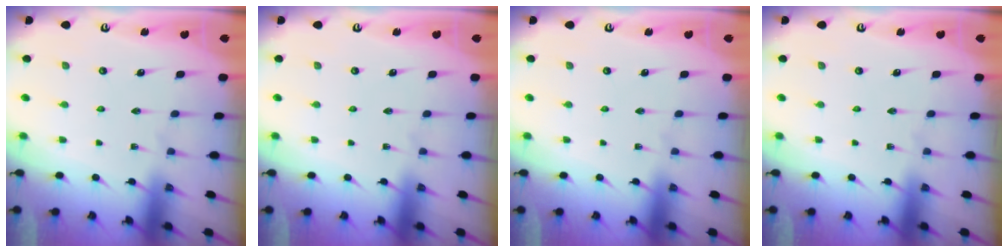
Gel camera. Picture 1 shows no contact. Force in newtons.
{"total": 0.0}
{"total": 0.0}
{"total": 0.0}